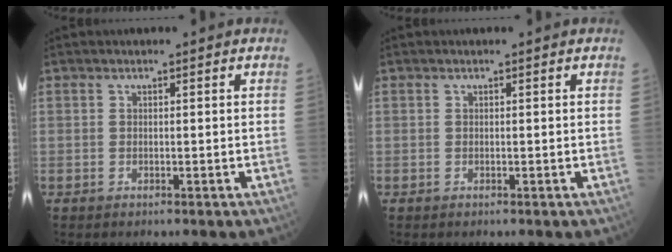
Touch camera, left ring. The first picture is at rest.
{"total": 0.0}